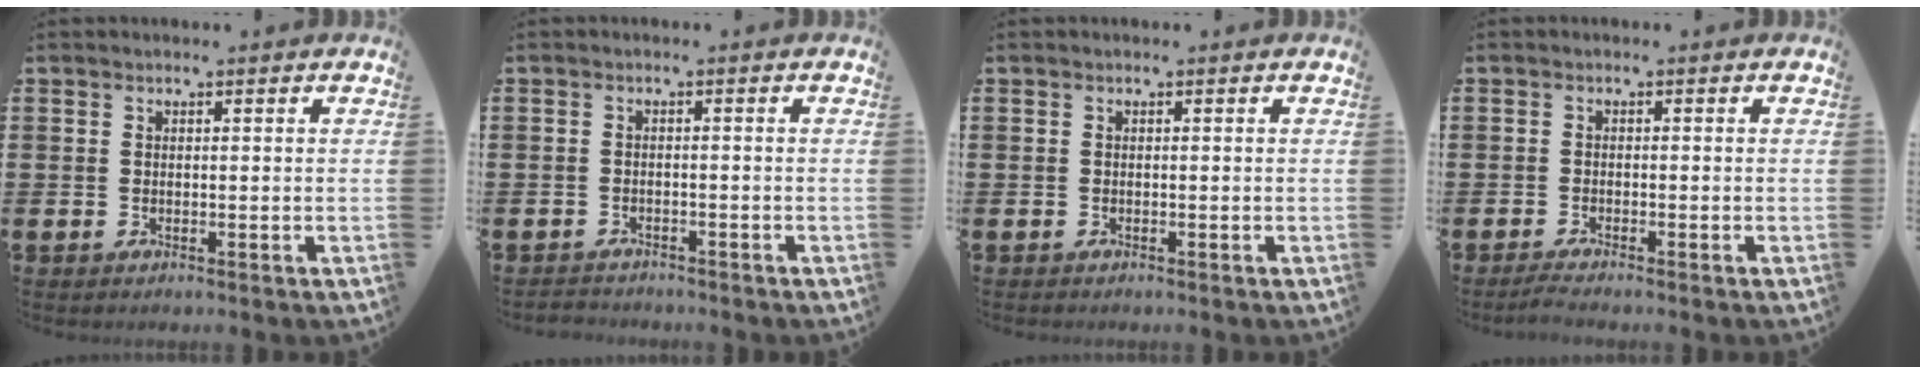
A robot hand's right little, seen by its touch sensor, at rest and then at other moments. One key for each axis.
{"total": 1.1, "fx": -1.0, "fy": 0.2, "fz": -0.1, "tx": -0.001, "ty": 0.003, "tz": -0.023}
{"total": 0.0}
{"total": 1.2, "fx": -0.9, "fy": 0.0, "fz": 0.8, "tx": -0.013, "ty": -0.002, "tz": -0.017}